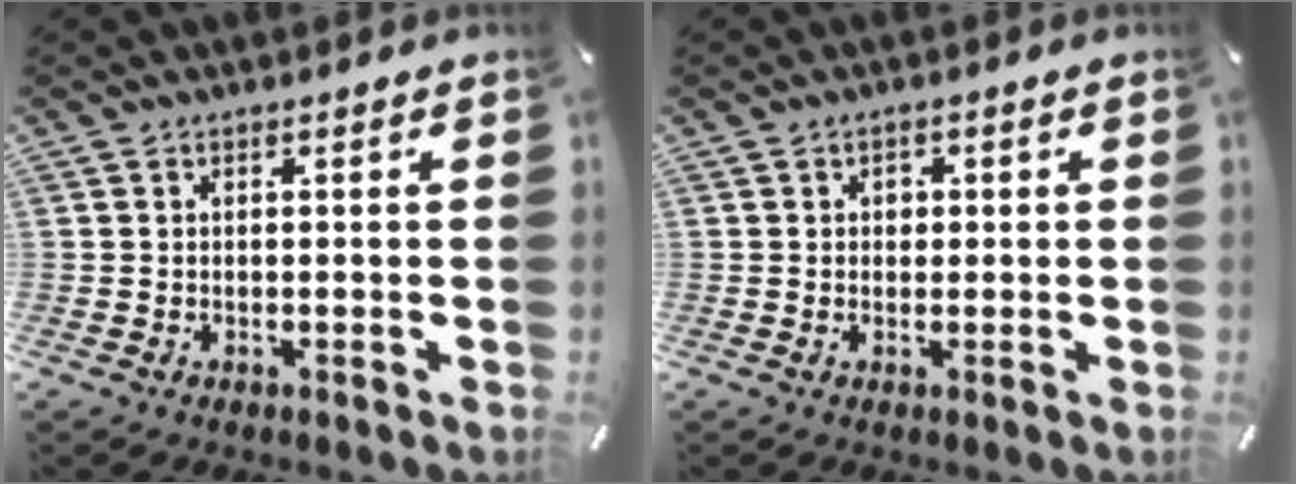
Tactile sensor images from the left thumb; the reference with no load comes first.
{"total": 1.7, "force": [0.1, 1.5, 0.8], "torque": [-0.001, 0.000, -0.004]}